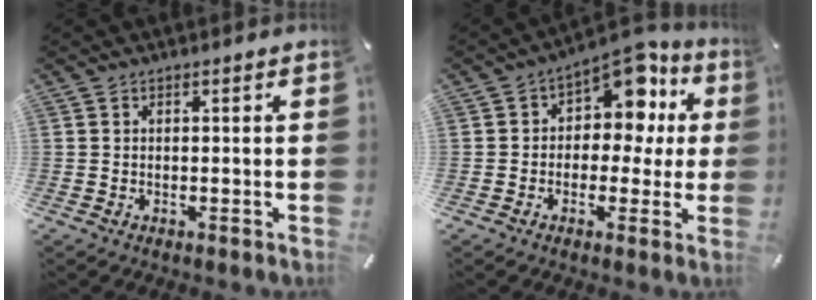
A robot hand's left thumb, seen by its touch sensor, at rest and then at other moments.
{"total": 11.2, "force": [5.4, 7.3, 6.6], "torque": [-0.085, -0.043, 0.095]}